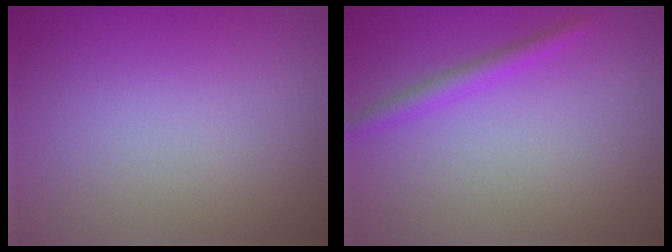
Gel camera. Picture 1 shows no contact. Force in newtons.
{"total": 1.8, "press": 1.8, "slide": 0.1}